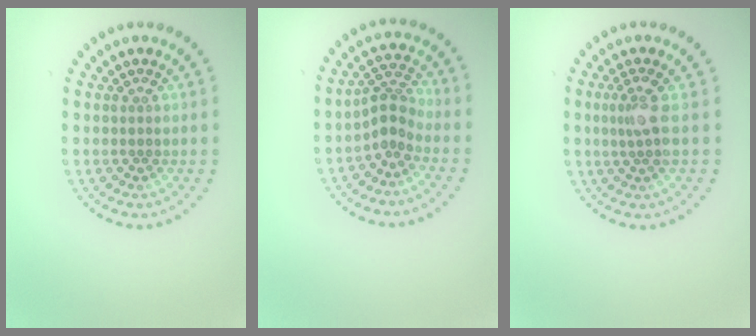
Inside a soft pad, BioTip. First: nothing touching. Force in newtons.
{"total": 2.4, "press": 1.8, "slide": 1.5}
{"total": 2.0, "press": 1.6, "slide": 1.3}